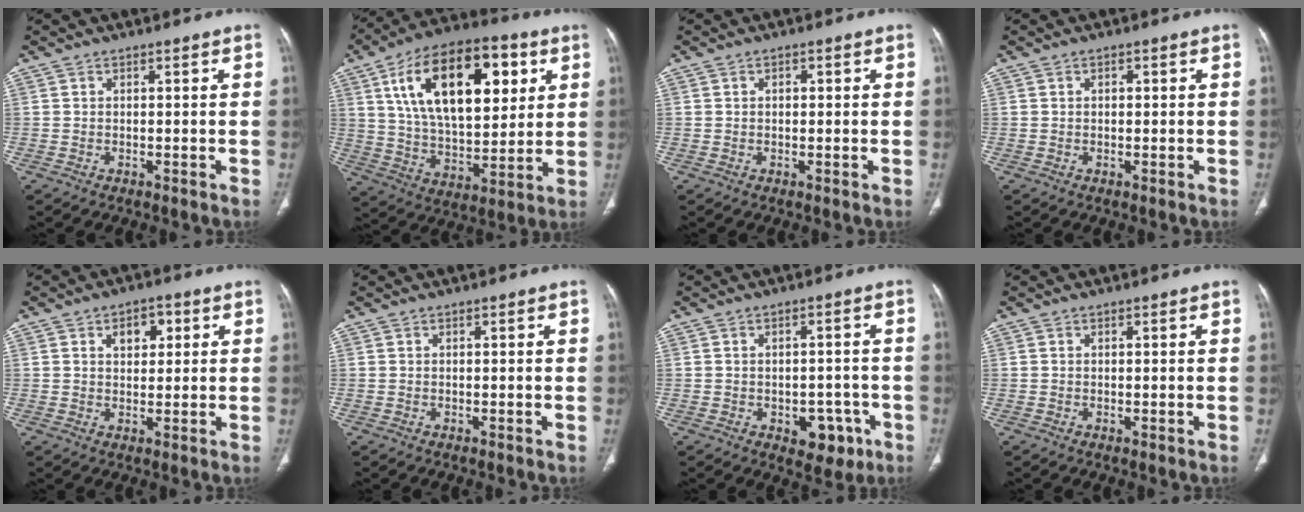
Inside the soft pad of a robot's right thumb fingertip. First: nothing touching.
{"total": 25.5, "force": [8.9, 13.0, 20.0], "torque": [-0.304, -0.014, 0.148]}
{"total": 1.2, "force": [0.3, 0.7, 0.8], "torque": [-0.013, 0.002, 0.005]}
{"total": 0.9, "force": [0.2, 0.6, 0.6], "torque": [-0.010, 0.001, 0.004]}
{"total": 4.9, "force": [1.9, 3.2, 3.3], "torque": [-0.025, -0.002, 0.025]}
{"total": 0.0}
{"total": 5.4, "force": [-2.3, 3.6, 3.2], "torque": [-0.016, 0.014, -0.023]}
{"total": 0.0}